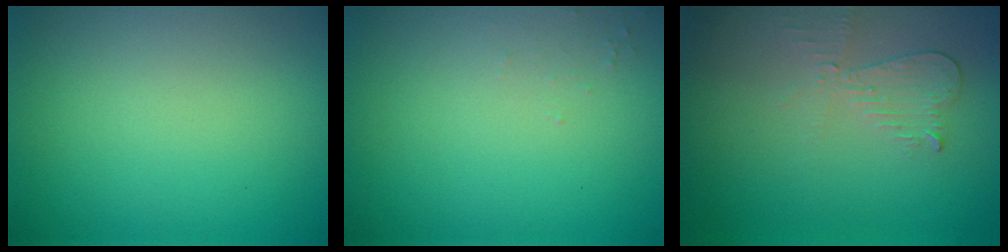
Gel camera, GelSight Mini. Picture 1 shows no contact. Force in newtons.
{"total": 0.6, "press": 0.6, "slide": 0.2}
{"total": 2.1, "press": 2.1, "slide": 0.1}